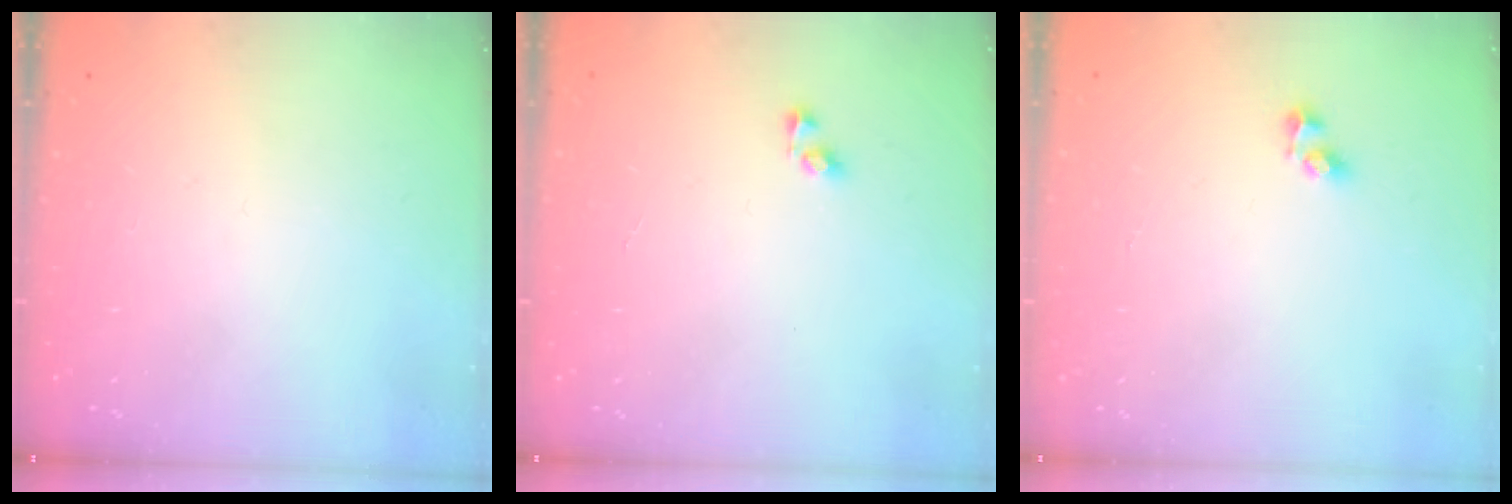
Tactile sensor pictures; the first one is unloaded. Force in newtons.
{"total": 2.9, "press": 2.9, "slide": 0.2}
{"total": 3.5, "press": 3.4, "slide": 0.9}